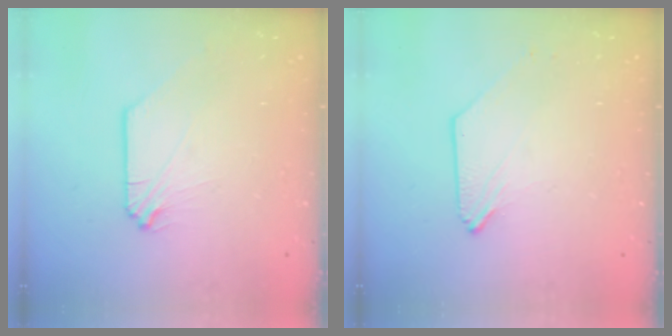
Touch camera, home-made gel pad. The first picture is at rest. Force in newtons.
{"total": 0.0}